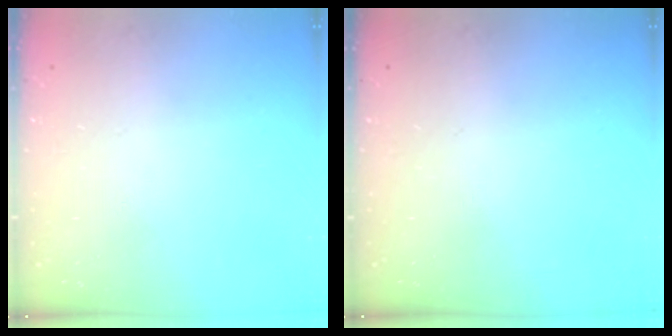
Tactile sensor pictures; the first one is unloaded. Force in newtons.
{"total": 0.0}